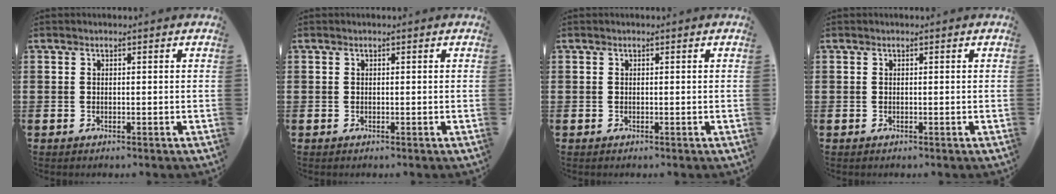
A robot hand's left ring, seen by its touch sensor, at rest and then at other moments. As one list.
[{"total": 0.0}, {"total": 0.0}, {"total": 0.0}]